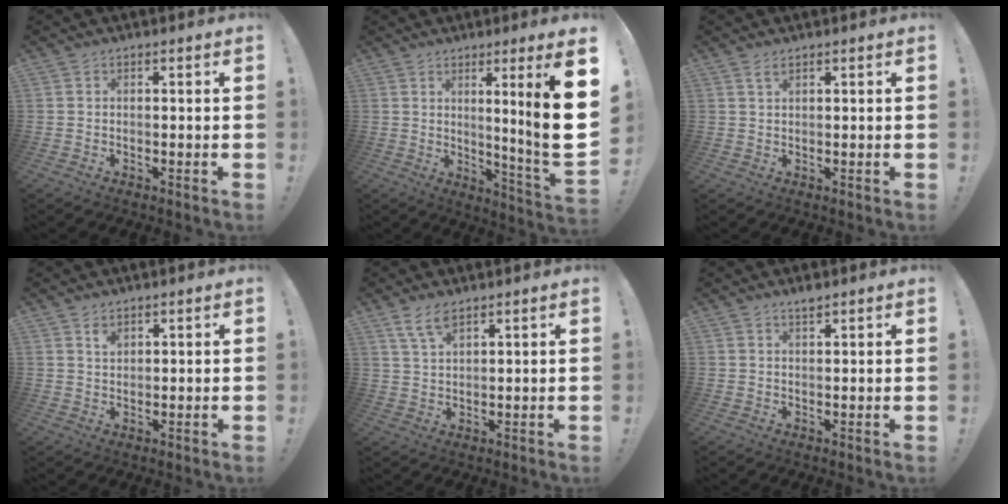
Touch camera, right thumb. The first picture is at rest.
{"total": 14.2, "force": [3.2, -1.4, 13.8], "torque": [-0.197, -0.044, 0.034]}
{"total": 1.9, "force": [1.3, 0.6, 1.2], "torque": [-0.021, -0.002, 0.023]}
{"total": 2.2, "force": [1.6, 1.2, 0.8], "torque": [0.006, -0.015, 0.025]}
{"total": 5.7, "force": [4.0, 2.1, 3.4], "torque": [-0.060, -0.016, 0.074]}
{"total": 1.8, "force": [1.6, 0.2, 0.9], "torque": [-0.004, -0.010, 0.026]}